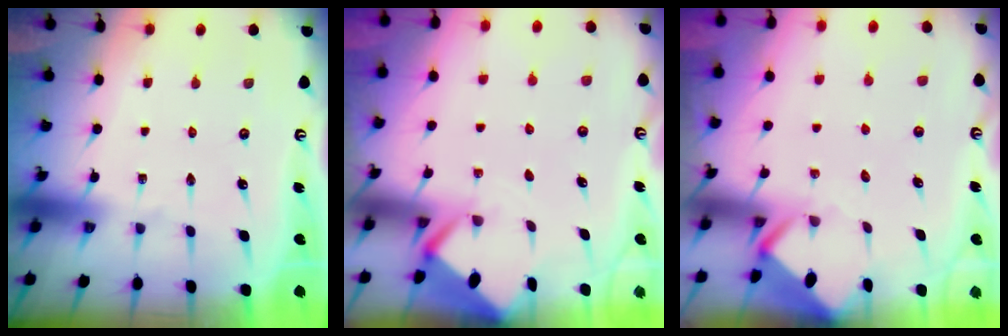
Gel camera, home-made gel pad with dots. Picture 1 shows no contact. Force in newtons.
{"total": 2.4, "press": 2.4, "slide": 0.1}
{"total": 3.6, "press": 3.6, "slide": 0.2}